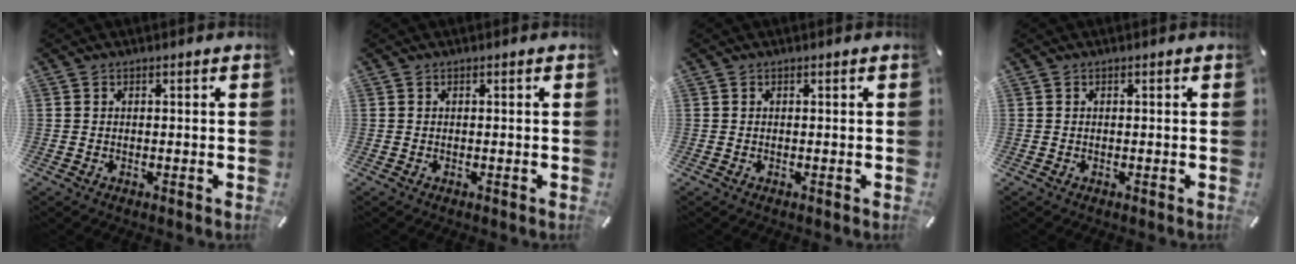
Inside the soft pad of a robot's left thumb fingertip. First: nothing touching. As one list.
[{"total": 0.0}, {"total": 0.0}, {"total": 0.0}]